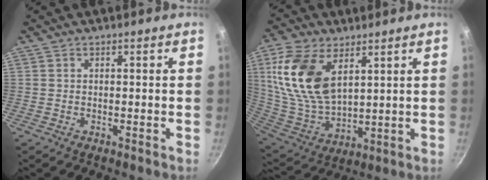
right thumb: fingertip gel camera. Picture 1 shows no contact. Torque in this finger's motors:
{"motor_torque": [0.28, 2.59, 1.74, 0.50, 0.47]}